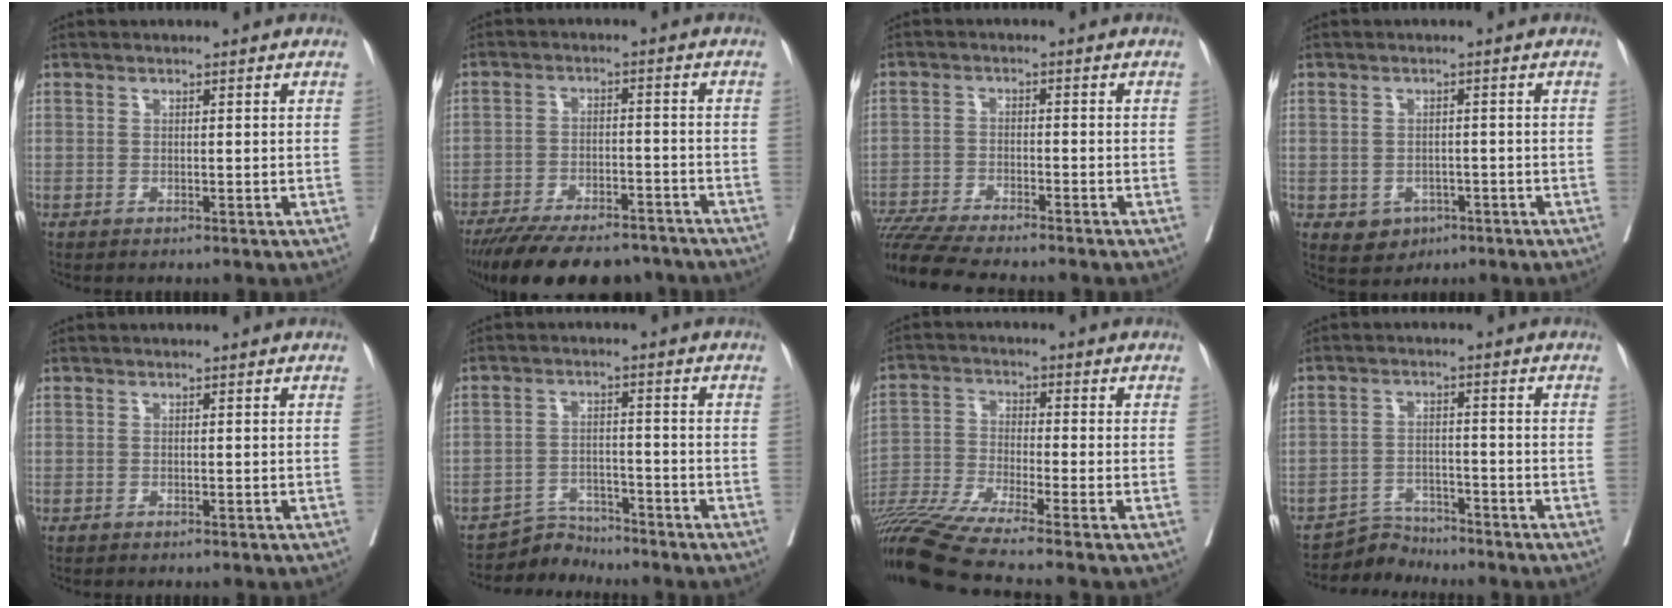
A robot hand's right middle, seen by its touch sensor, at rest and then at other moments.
{"total": 17.6, "force": [-14.9, 5.3, 7.6], "torque": [-0.148, -0.016, -0.217]}
{"total": 13.0, "force": [-11.6, 0.7, 5.9], "torque": [-0.100, -0.017, -0.186]}
{"total": 3.9, "force": [-1.7, 3.2, 1.5], "torque": [-0.022, 0.000, -0.017]}
{"total": 0.0}
{"total": 4.1, "force": [-3.9, 0.5, -1.2], "torque": [0.024, 0.003, -0.066]}
{"total": 14.9, "force": [-12.4, -1.9, 8.0], "torque": [-0.154, -0.030, -0.221]}
{"total": 3.9, "force": [-3.6, 0.4, -1.3], "torque": [0.025, 0.001, -0.062]}